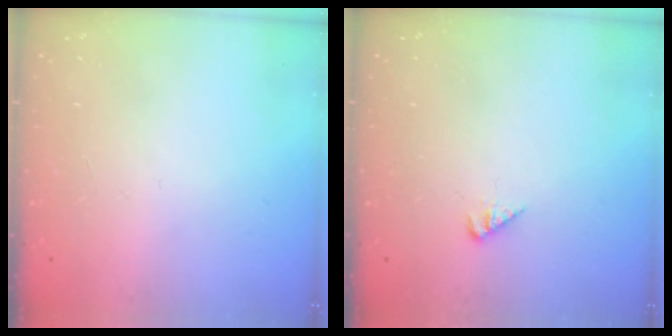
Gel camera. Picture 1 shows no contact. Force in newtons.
{"total": 1.5, "press": 1.5, "slide": 0.3}